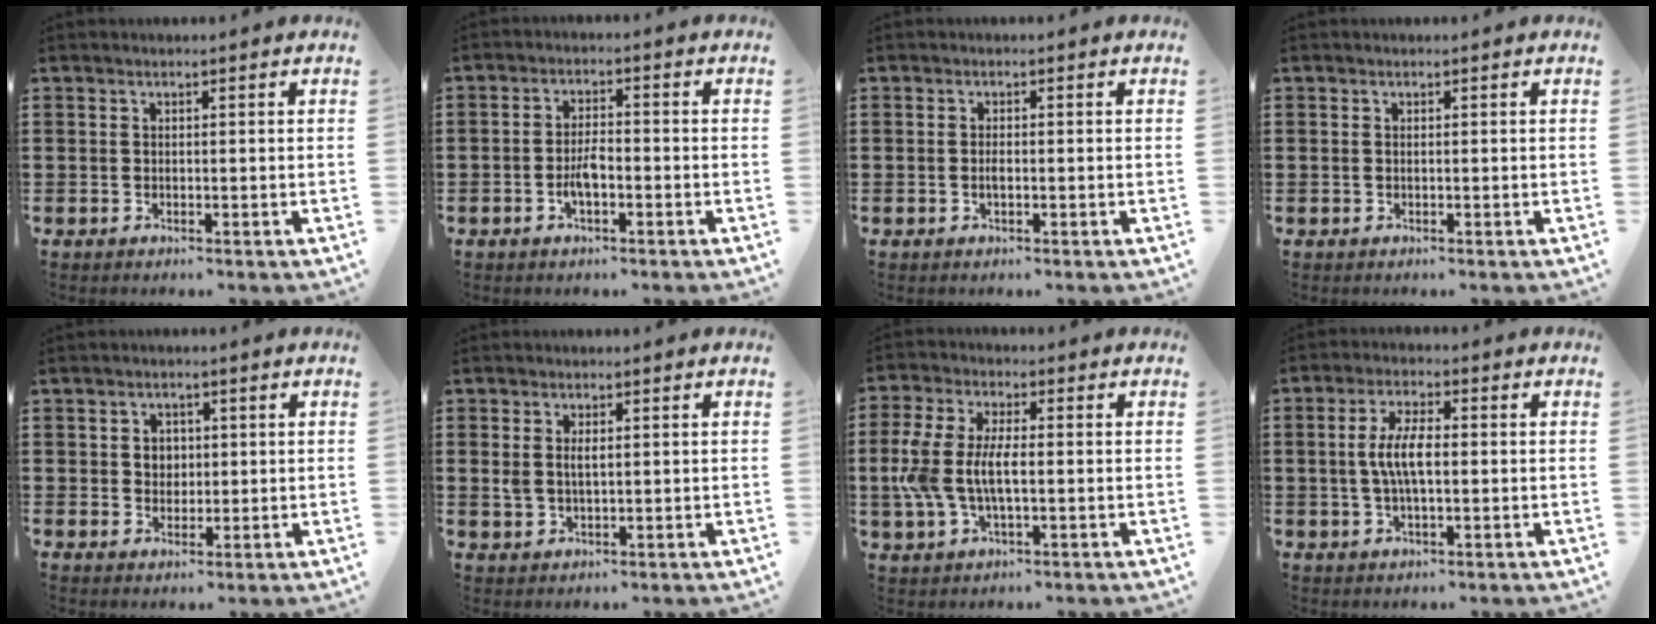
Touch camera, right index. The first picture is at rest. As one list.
[{"total": 3.5, "force": [-1.4, 1.4, 2.9], "torque": [-0.066, 0.002, -0.029]}, {"total": 1.1, "force": [-0.2, 0.5, 1.0], "torque": [-0.020, 0.000, -0.003]}, {"total": 0.0}, {"total": 2.5, "force": [0.4, 2.2, 1.1], "torque": [-0.029, 0.011, 0.005]}, {"total": 2.4, "force": [0.6, 1.2, 1.9], "torque": [-0.041, 0.006, 0.009]}, {"total": 7.9, "force": [-0.7, 3.6, 6.9], "torque": [-0.171, -0.008, -0.024]}, {"total": 6.0, "force": [-0.1, 2.0, 5.7], "torque": [-0.117, 0.000, -0.007]}]